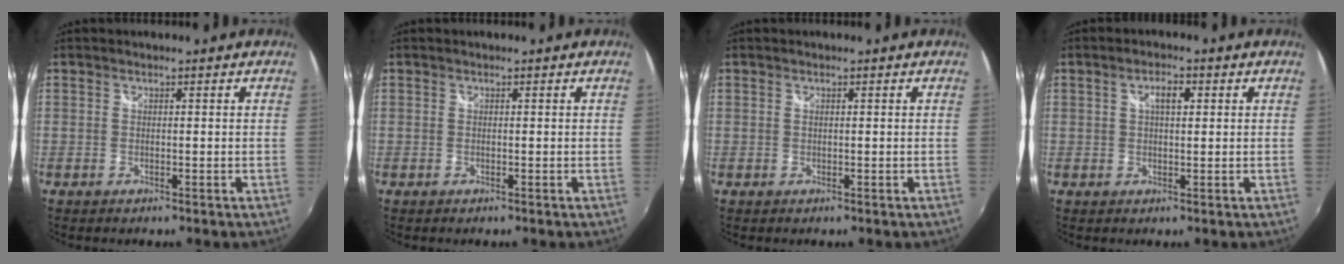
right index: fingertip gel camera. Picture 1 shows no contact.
{"total": 0.0}
{"total": 0.0}
{"total": 3.1, "force": [0.9, 1.3, 2.7], "torque": [-0.045, 0.008, 0.014]}